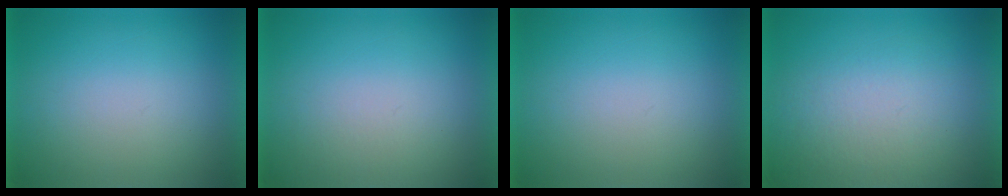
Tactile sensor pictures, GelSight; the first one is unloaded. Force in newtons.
{"total": 1.2}
{"total": 0.0}
{"total": 5.5}